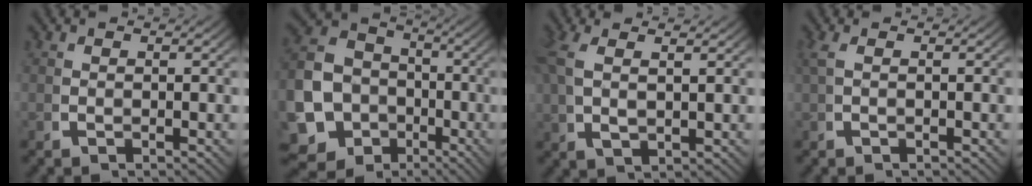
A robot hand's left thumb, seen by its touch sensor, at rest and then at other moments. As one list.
[{"total": 17.1, "force": [-4.8, 14.8, 7.2], "torque": [-0.169, -0.085, -0.069]}, {"total": 3.5, "force": [1.8, 1.1, 2.8], "torque": [-0.060, 0.000, 0.043]}, {"total": 1.0, "force": [0.2, -0.1, 1.0], "torque": [-0.029, 0.001, 0.010]}]